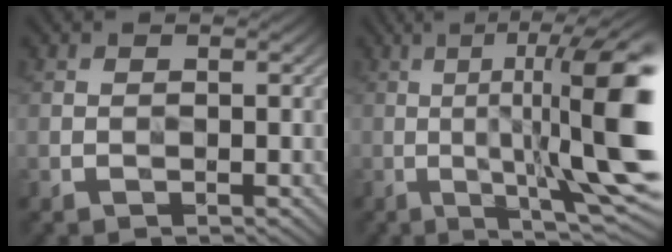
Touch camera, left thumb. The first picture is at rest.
{"total": 17.0, "force": [-0.4, 4.1, 16.5], "torque": [-0.221, 0.018, -0.002]}